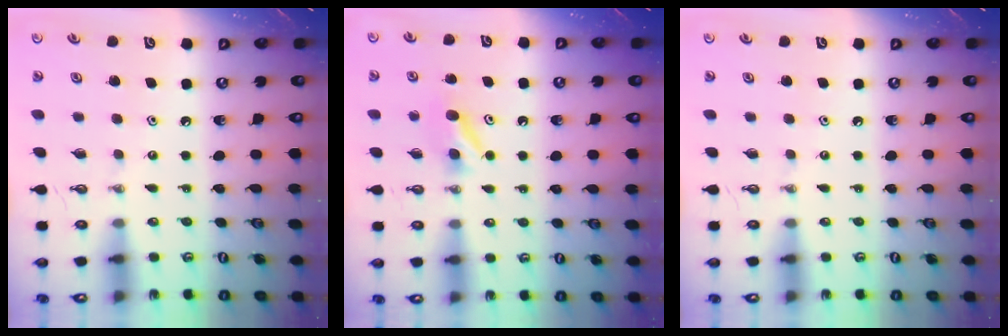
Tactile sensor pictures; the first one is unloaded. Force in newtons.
{"total": 4.7, "press": 4.6, "slide": 0.7}
{"total": 0.0}